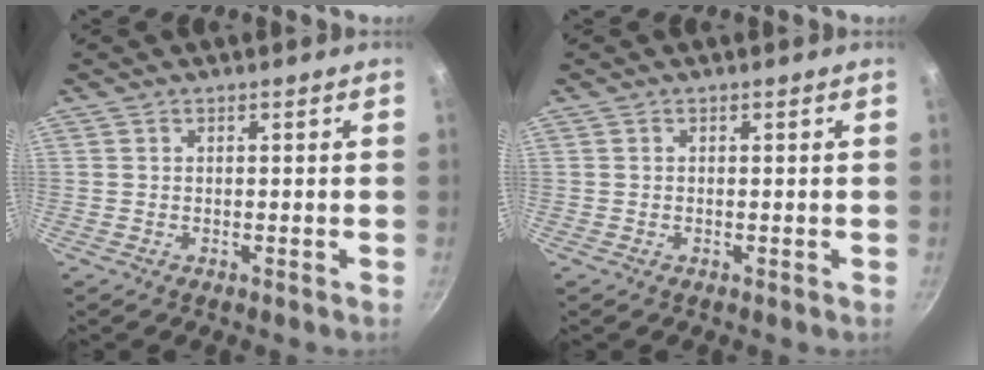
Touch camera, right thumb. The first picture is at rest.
{"total": 0.0}